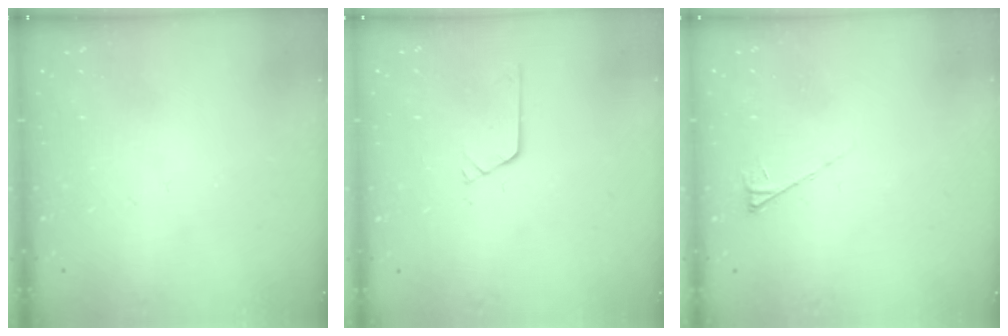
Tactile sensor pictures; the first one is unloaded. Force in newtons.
{"total": 4.7, "press": 4.7, "slide": 0.3}
{"total": 3.5, "press": 3.5, "slide": 0.6}